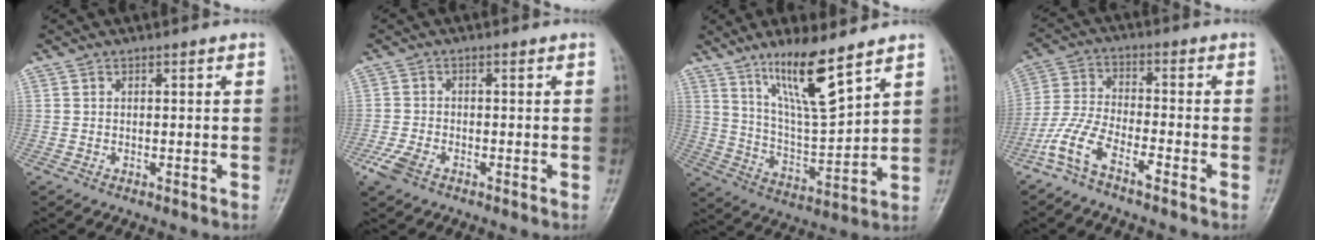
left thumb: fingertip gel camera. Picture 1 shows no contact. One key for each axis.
{"total": 4.0, "fx": -2.4, "fy": 2.1, "fz": 2.4, "tx": -0.059, "ty": 0.003, "tz": -0.047}
{"total": 12.8, "fx": 8.6, "fy": 2.1, "fz": 9.3, "tx": -0.159, "ty": -0.061, "tz": 0.170}
{"total": 7.4, "fx": -5.2, "fy": 2.0, "fz": 4.8, "tx": -0.114, "ty": 0.032, "tz": -0.117}